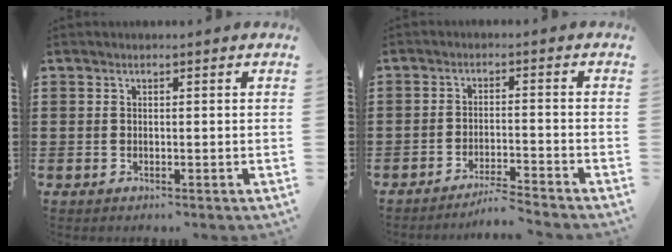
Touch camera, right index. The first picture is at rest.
{"total": 3.7, "force": [-3.6, -0.6, 0.9], "torque": [-0.018, -0.007, -0.073]}